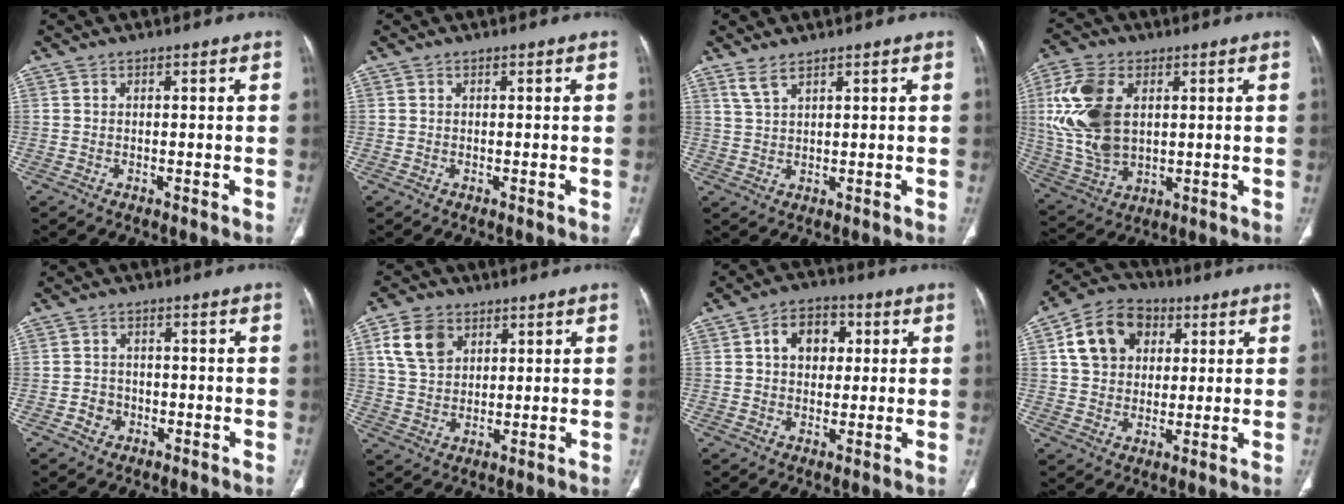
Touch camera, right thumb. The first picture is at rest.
{"total": 0.0}
{"total": 2.8, "force": [2.2, 0.6, 1.6], "torque": [-0.040, -0.005, 0.053]}
{"total": 16.1, "force": [3.1, 10.1, 12.1], "torque": [-0.250, -0.006, 0.069]}
{"total": 3.3, "force": [-1.4, 2.9, 0.9], "torque": [0.002, 0.017, -0.024]}
{"total": 8.5, "force": [3.8, 6.1, 4.7], "torque": [-0.071, -0.008, 0.077]}
{"total": 8.6, "force": [2.1, 6.2, 5.5], "torque": [-0.055, 0.006, 0.027]}
{"total": 12.9, "force": [4.0, 10.0, 7.1], "torque": [-0.104, 0.005, 0.062]}